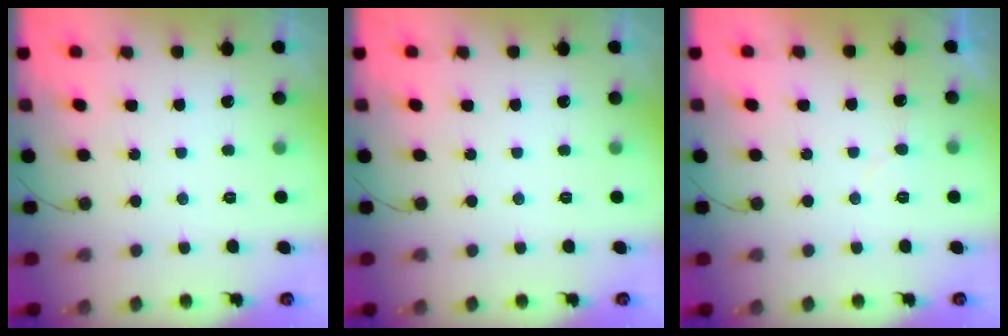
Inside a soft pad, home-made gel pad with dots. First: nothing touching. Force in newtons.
{"total": 0.0}
{"total": 4.6, "press": 4.6, "slide": 0.2}